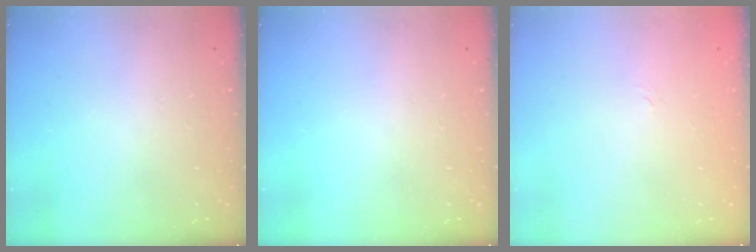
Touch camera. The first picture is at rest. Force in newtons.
{"total": 0.0}
{"total": 2.3, "press": 2.0, "slide": 1.1}